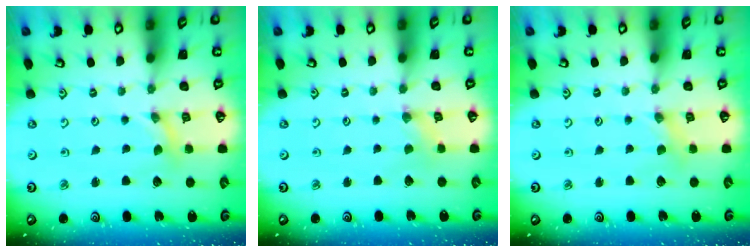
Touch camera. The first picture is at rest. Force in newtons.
{"total": 0.9, "press": 0.9, "slide": 0.2}
{"total": 1.6, "press": 1.6, "slide": 0.1}